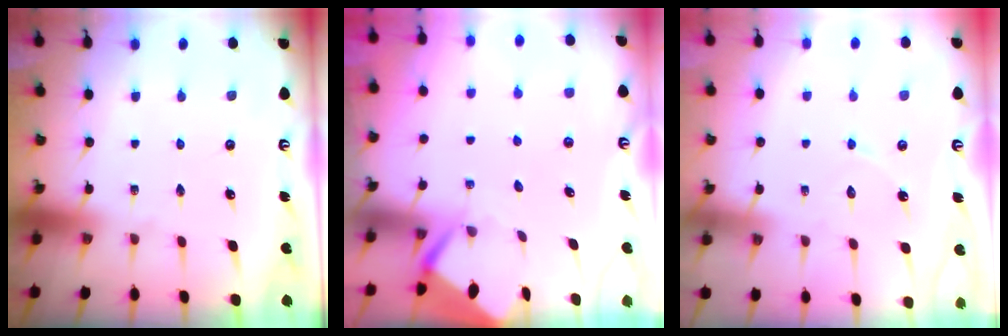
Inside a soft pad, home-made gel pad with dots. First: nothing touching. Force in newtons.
{"total": 3.8, "press": 3.8, "slide": 0.3}
{"total": 4.1, "press": 4.1, "slide": 0.5}